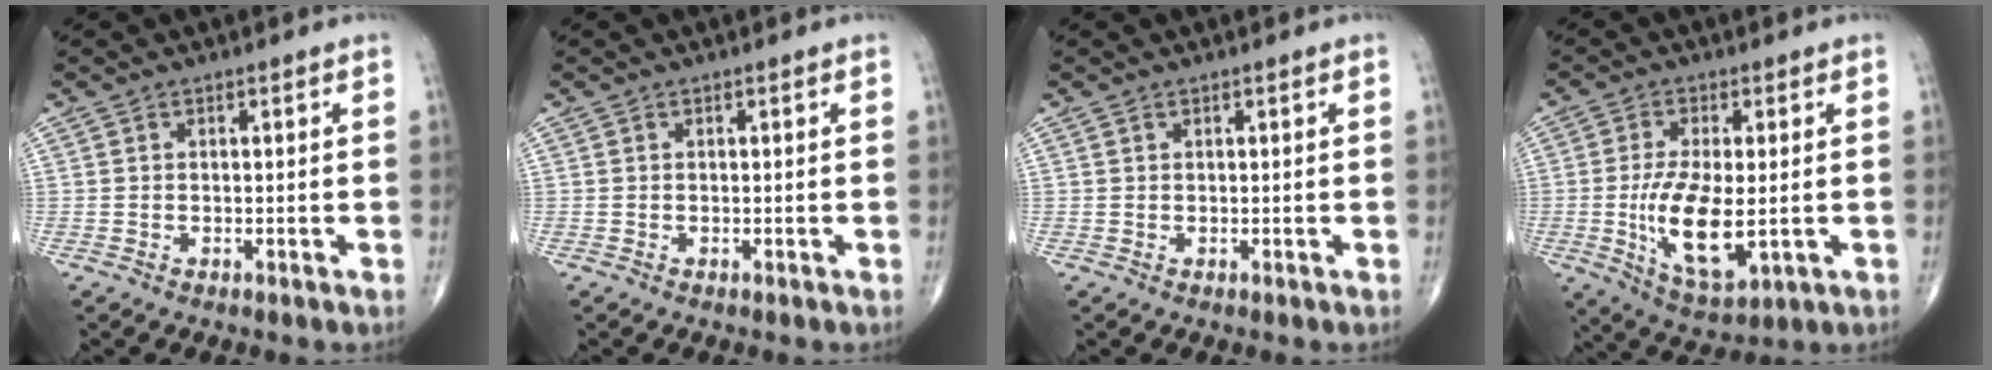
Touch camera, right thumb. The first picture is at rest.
{"total": 0.0}
{"total": 0.0}
{"total": 12.5, "force": [-1.5, 5.2, 11.3], "torque": [-0.210, -0.022, -0.017]}